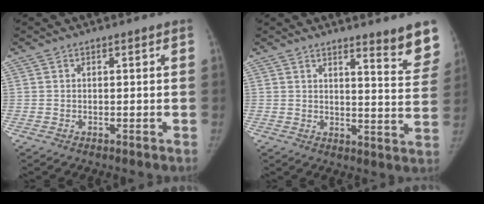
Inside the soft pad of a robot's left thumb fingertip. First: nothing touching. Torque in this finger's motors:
{"motor_torque": [0.05, 0.04, 0.07, 0.15, -0.02]}